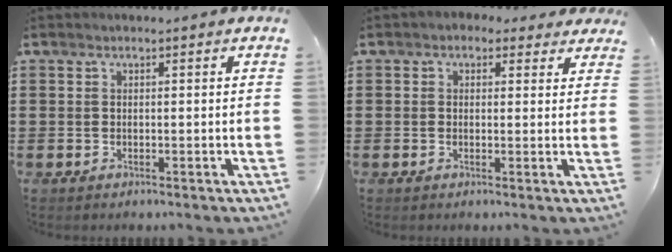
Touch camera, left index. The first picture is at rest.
{"total": 1.8, "force": [0.9, 1.5, 0.3], "torque": [-0.006, 0.007, 0.014]}